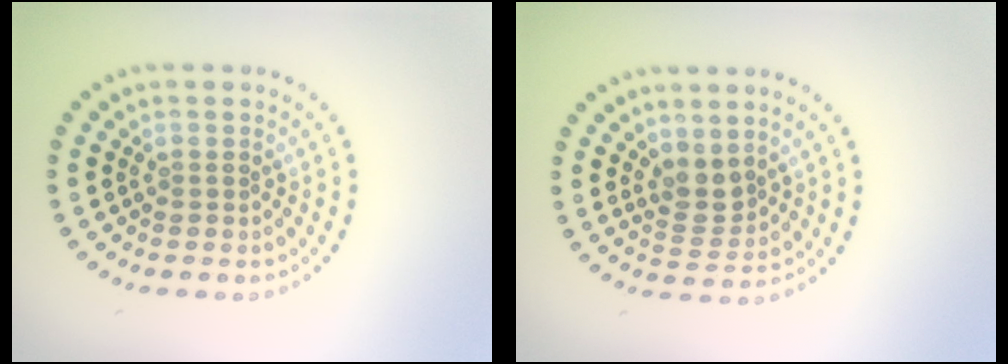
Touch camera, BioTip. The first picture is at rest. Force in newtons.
{"total": 2.3, "press": 1.9, "slide": 1.3}